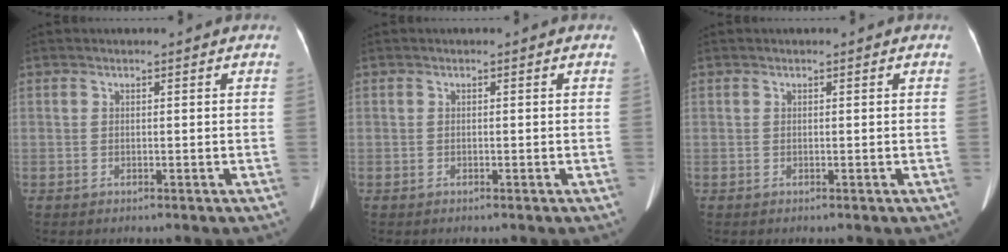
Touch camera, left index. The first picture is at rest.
{"total": 0.0}
{"total": 0.0}